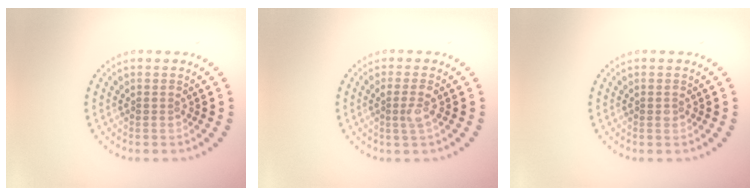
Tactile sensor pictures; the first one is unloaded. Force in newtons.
{"total": 1.7, "press": 1.4, "slide": 0.9}
{"total": 0.5, "press": 0.5, "slide": 0.2}